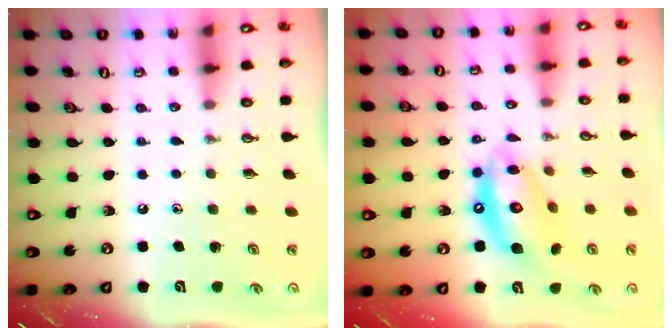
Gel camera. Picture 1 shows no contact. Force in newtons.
{"total": 13.6, "press": 13.6, "slide": 1.2}